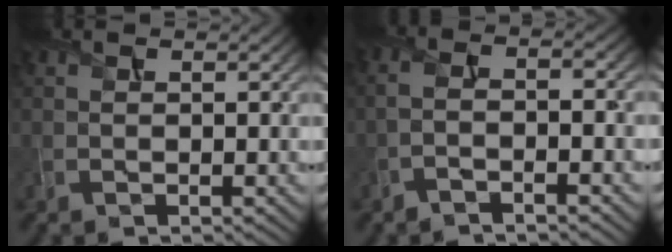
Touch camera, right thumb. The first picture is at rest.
{"total": 3.5, "force": [-2.0, 0.6, 2.7], "torque": [-0.057, 0.001, -0.052]}